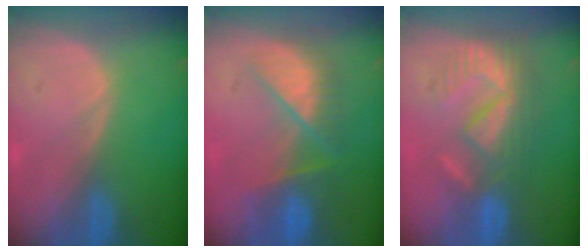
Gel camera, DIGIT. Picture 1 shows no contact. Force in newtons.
{"total": 7.5, "press": 7.3, "slide": 1.9}
{"total": 9.5, "press": 8.2, "slide": 4.9}